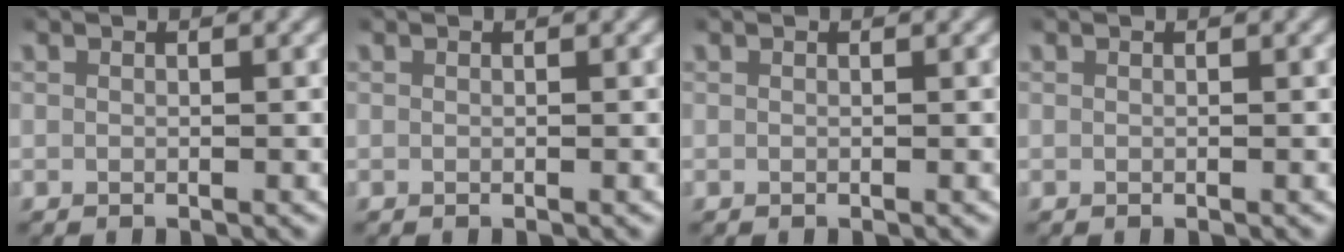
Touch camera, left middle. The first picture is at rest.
{"total": 0.0}
{"total": 0.0}
{"total": 0.0}